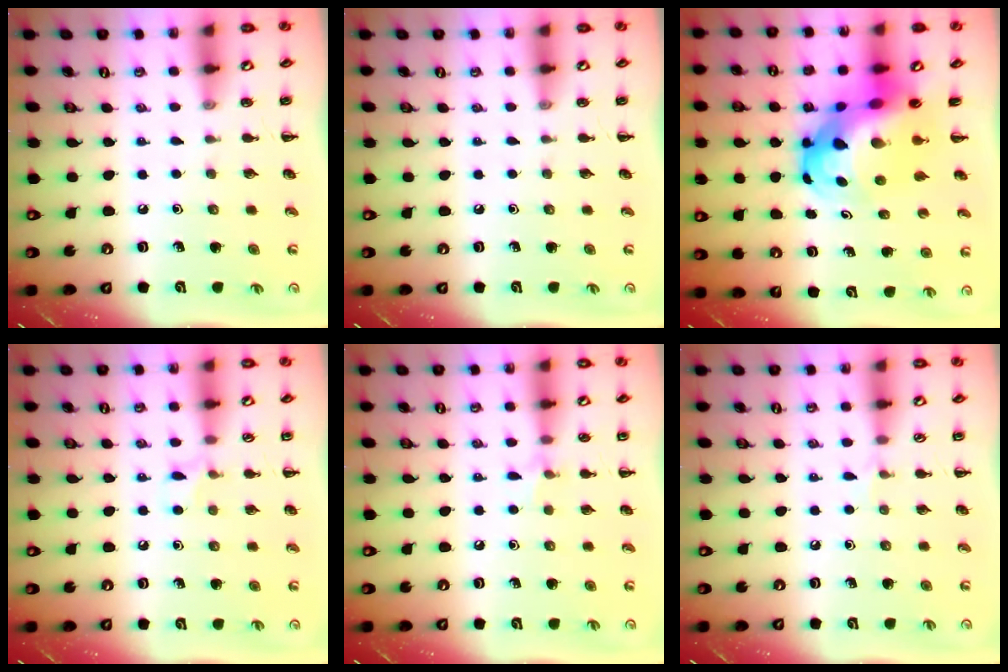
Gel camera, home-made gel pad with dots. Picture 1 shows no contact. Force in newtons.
{"total": 0.0}
{"total": 11.8, "press": 11.3, "slide": 3.4}
{"total": 6.1, "press": 5.7, "slide": 2.1}
{"total": 5.7, "press": 5.5, "slide": 1.5}
{"total": 3.7, "press": 3.5, "slide": 1.3}